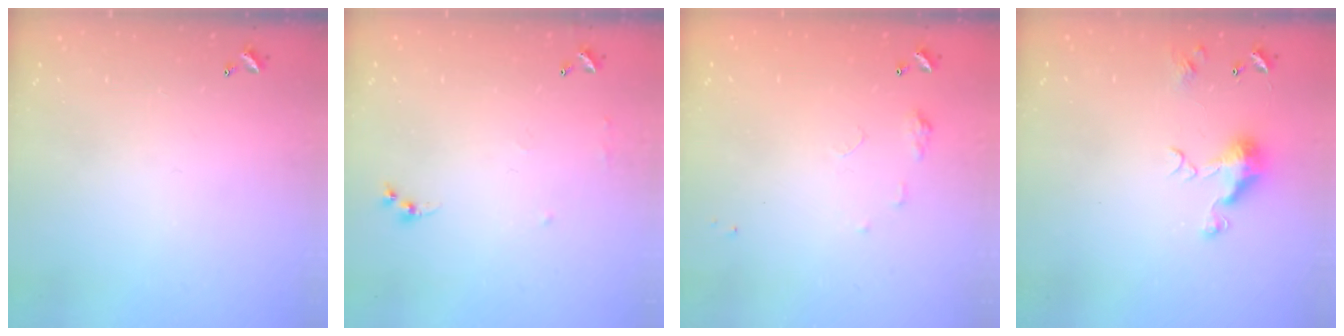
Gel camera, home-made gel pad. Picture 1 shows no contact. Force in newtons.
{"total": 6.4, "press": 6.4, "slide": 0.8}
{"total": 4.5, "press": 4.4, "slide": 0.5}
{"total": 6.6, "press": 6.5, "slide": 1.0}